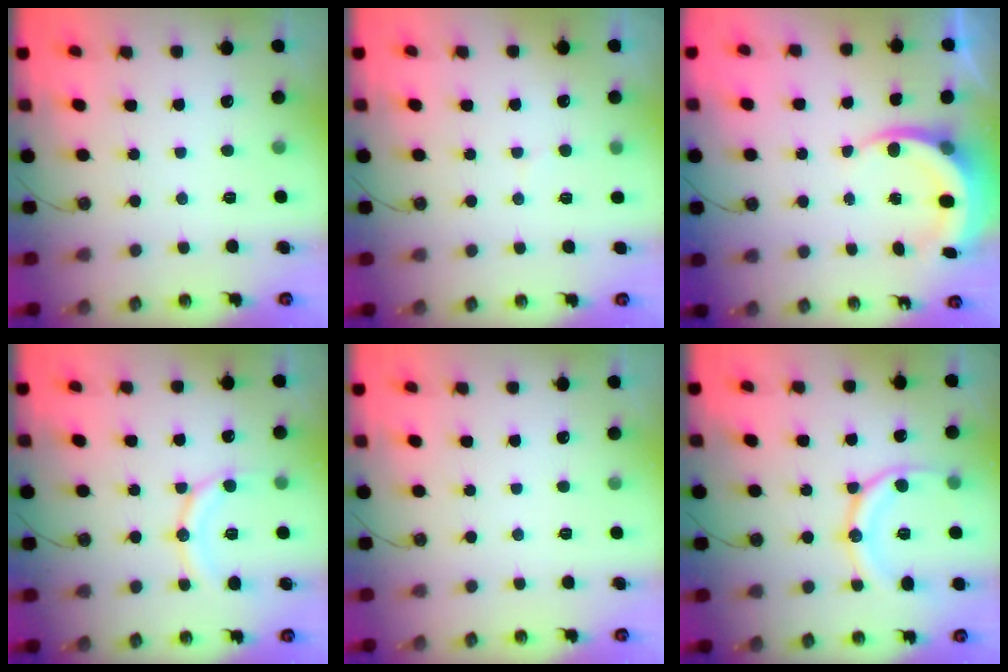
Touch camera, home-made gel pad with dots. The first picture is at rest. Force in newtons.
{"total": 4.6, "press": 4.4, "slide": 1.3}
{"total": 6.4, "press": 6.3, "slide": 1.1}
{"total": 12.8, "press": 12.7, "slide": 1.5}
{"total": 0.0}
{"total": 14.5, "press": 14.5, "slide": 1.3}